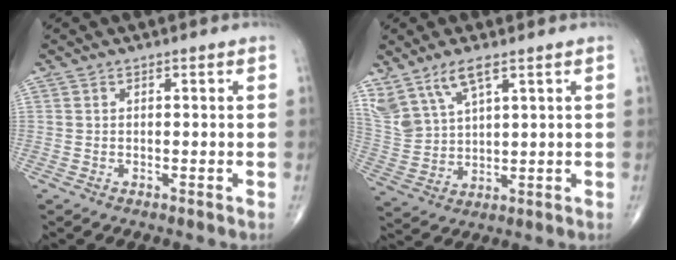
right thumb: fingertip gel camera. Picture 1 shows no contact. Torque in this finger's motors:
{"motor_torque": [0.05, 0.08, 0.55, 0.61, 0.03]}